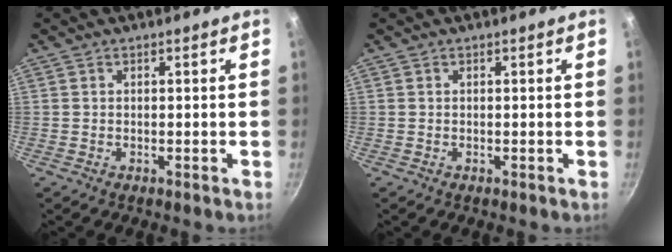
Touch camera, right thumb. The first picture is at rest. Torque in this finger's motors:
{"motor_torque": [-0.19, 0.19, -0.01, 0.00, 0.02]}